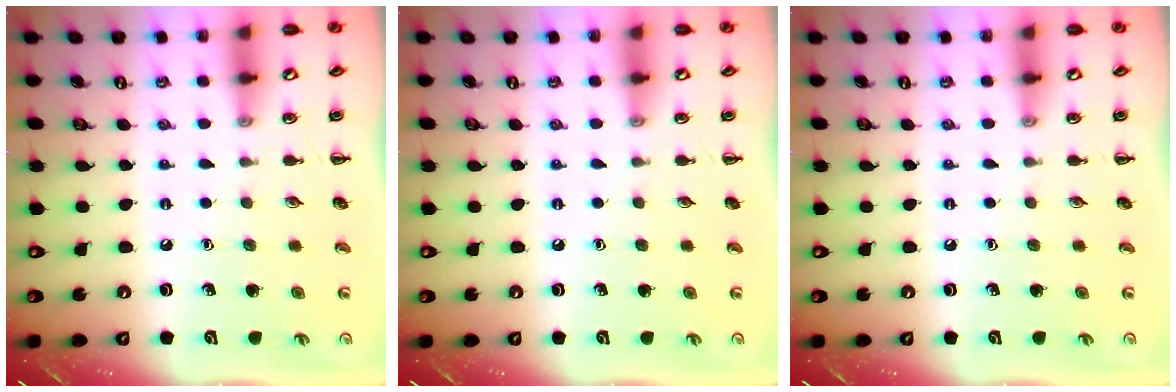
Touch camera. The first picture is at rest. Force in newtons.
{"total": 0.0}
{"total": 0.0}